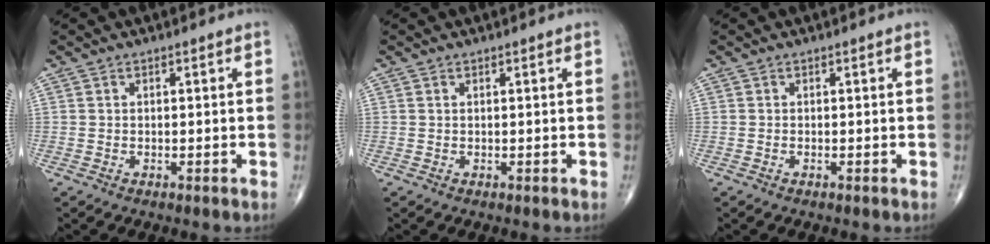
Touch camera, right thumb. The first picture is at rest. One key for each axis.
{"total": 0.0}
{"total": 0.0}